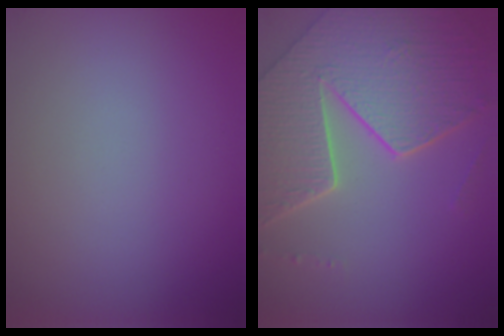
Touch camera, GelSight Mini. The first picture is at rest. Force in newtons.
{"total": 8.1, "press": 5.9, "slide": 5.5}